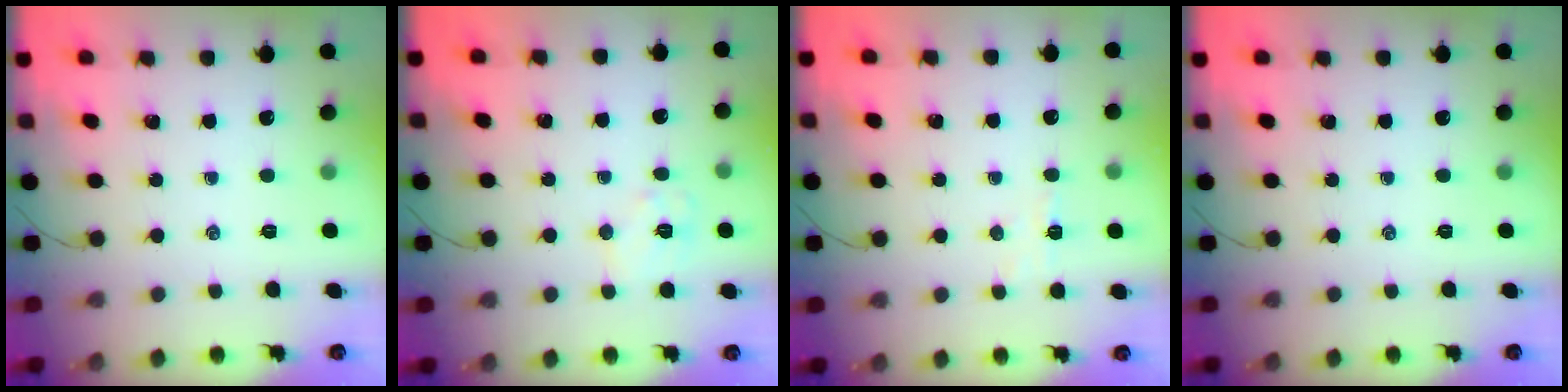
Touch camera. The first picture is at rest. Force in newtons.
{"total": 7.1, "press": 7.1, "slide": 1.0}
{"total": 4.4, "press": 4.2, "slide": 1.3}
{"total": 0.0}